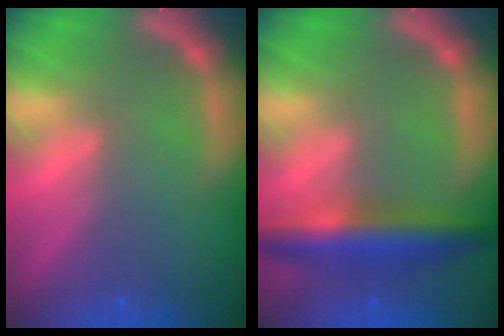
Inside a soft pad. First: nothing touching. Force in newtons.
{"total": 5.9}